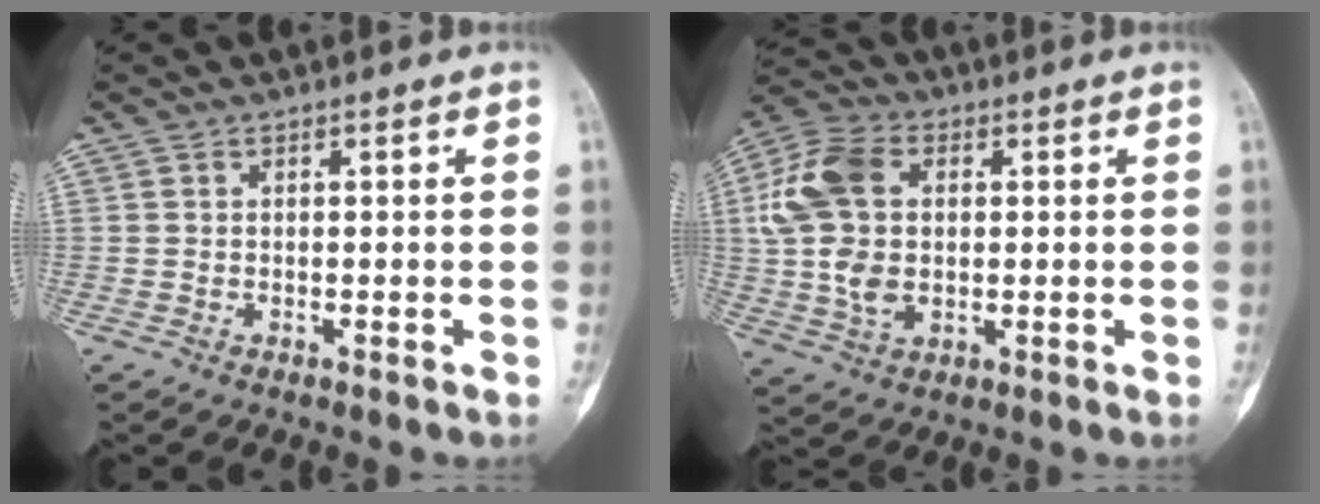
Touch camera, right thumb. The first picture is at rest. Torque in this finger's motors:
{"motor_torque": [1.63, 1.63, 0.77, -0.80, 0.36]}